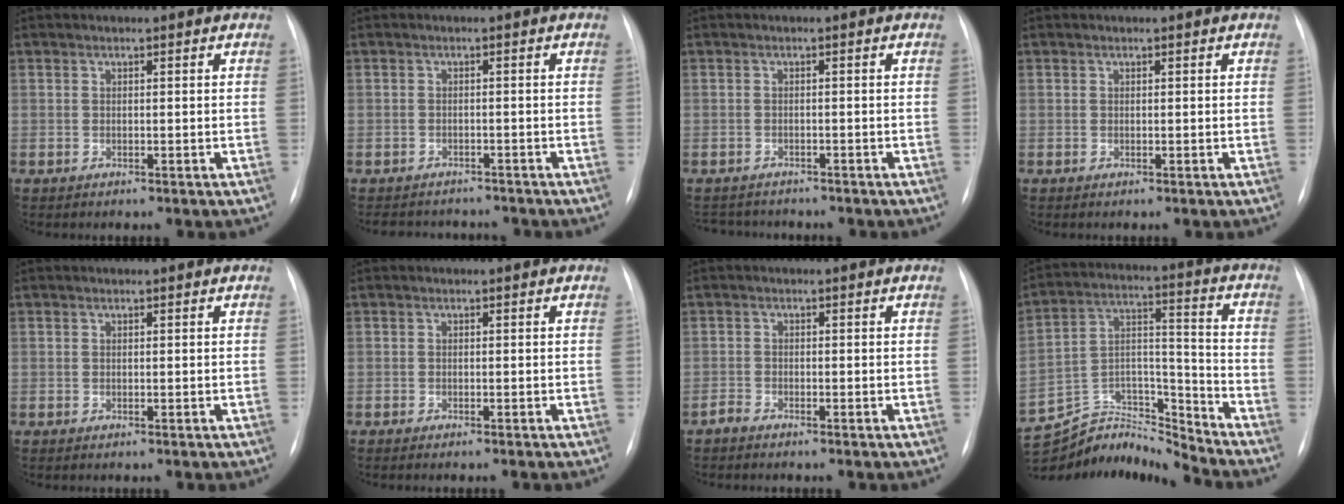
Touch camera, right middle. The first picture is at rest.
{"total": 6.3, "force": [-5.9, 2.2, 0.6], "torque": [-0.006, 0.006, -0.075]}
{"total": 4.6, "force": [-4.5, 1.1, 0.3], "torque": [-0.003, -0.003, -0.065]}
{"total": 0.0}
{"total": 0.0}
{"total": 1.5, "force": [-1.3, -0.1, 0.8], "torque": [-0.010, -0.002, -0.014]}
{"total": 1.1, "force": [-1.1, 0.0, 0.2], "torque": [-0.009, -0.002, -0.022]}
{"total": 14.0, "force": [-14.0, -0.3, -0.3], "torque": [0.003, 0.061, -0.253]}